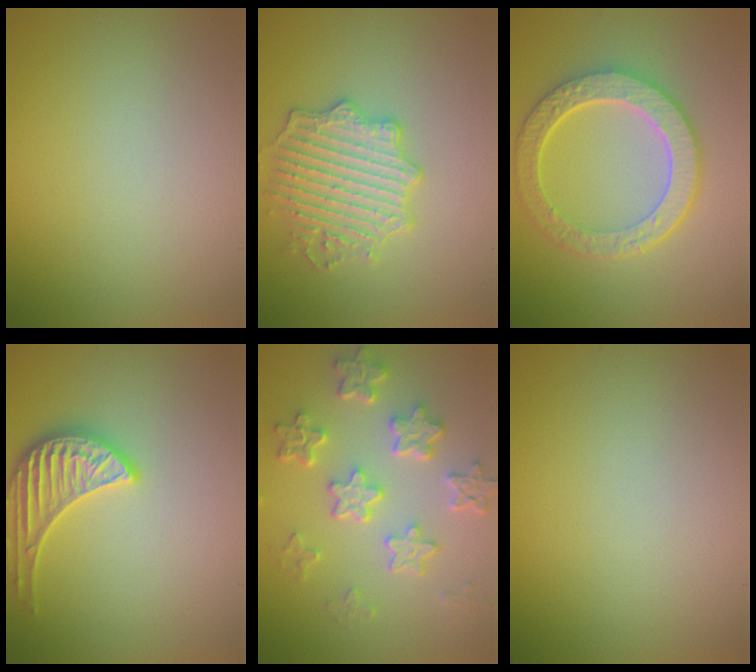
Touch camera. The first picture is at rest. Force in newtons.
{"total": 4.0, "press": 4.0, "slide": 0.2}
{"total": 6.8, "press": 5.3, "slide": 4.3}
{"total": 3.3, "press": 3.3, "slide": 0.4}
{"total": 5.6, "press": 4.3, "slide": 3.6}
{"total": 0.0}